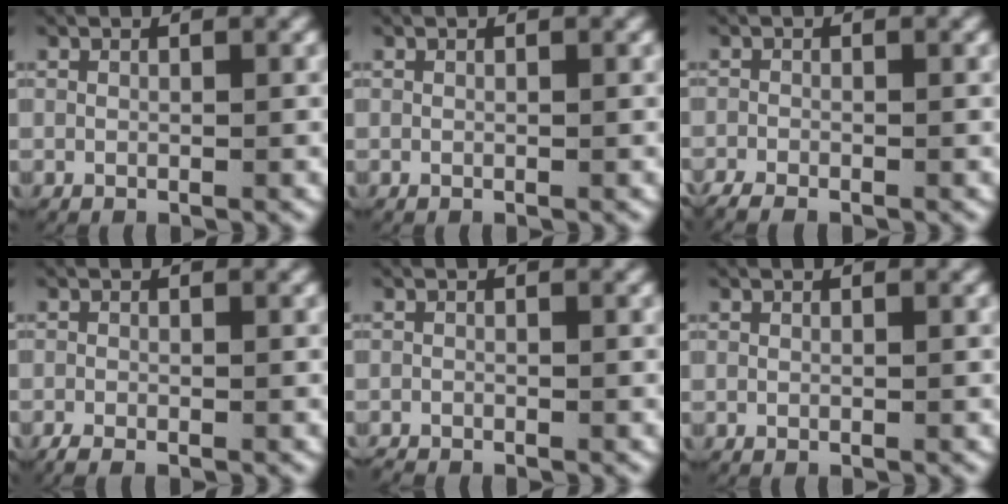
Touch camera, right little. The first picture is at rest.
{"total": 0.0}
{"total": 2.0, "force": [-1.7, 0.9, 0.6], "torque": [-0.019, -0.008, -0.026]}
{"total": 1.8, "force": [-1.5, 0.7, 0.7], "torque": [-0.017, -0.007, -0.022]}
{"total": 1.0, "force": [-0.9, 0.3, 0.0], "torque": [-0.008, -0.010, -0.013]}
{"total": 0.0}